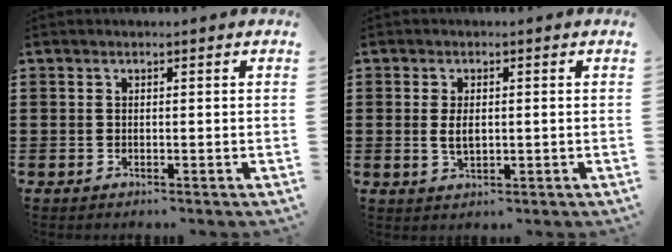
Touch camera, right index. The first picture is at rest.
{"total": 2.9, "force": [0.2, 1.2, 2.6], "torque": [-0.059, -0.002, 0.001]}